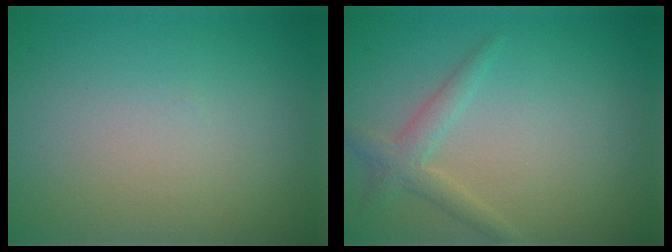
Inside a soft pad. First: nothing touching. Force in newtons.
{"total": 1.9, "press": 1.9, "slide": 0.0}